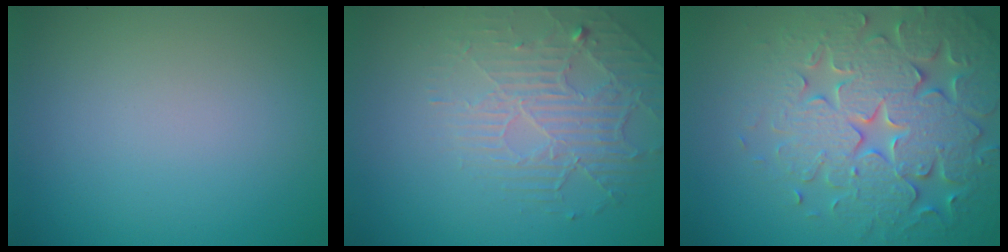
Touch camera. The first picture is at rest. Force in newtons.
{"total": 2.6, "press": 2.0, "slide": 1.7}
{"total": 7.7, "press": 7.5, "slide": 1.5}